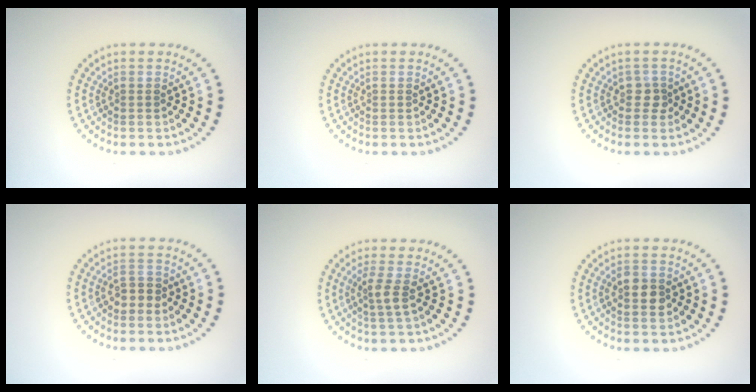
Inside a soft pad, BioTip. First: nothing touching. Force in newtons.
{"total": 0.0}
{"total": 1.3, "press": 1.0, "slide": 0.7}
{"total": 1.7, "press": 1.6, "slide": 0.5}
{"total": 1.7, "press": 1.4, "slide": 1.0}
{"total": 2.6, "press": 2.6, "slide": 0.1}